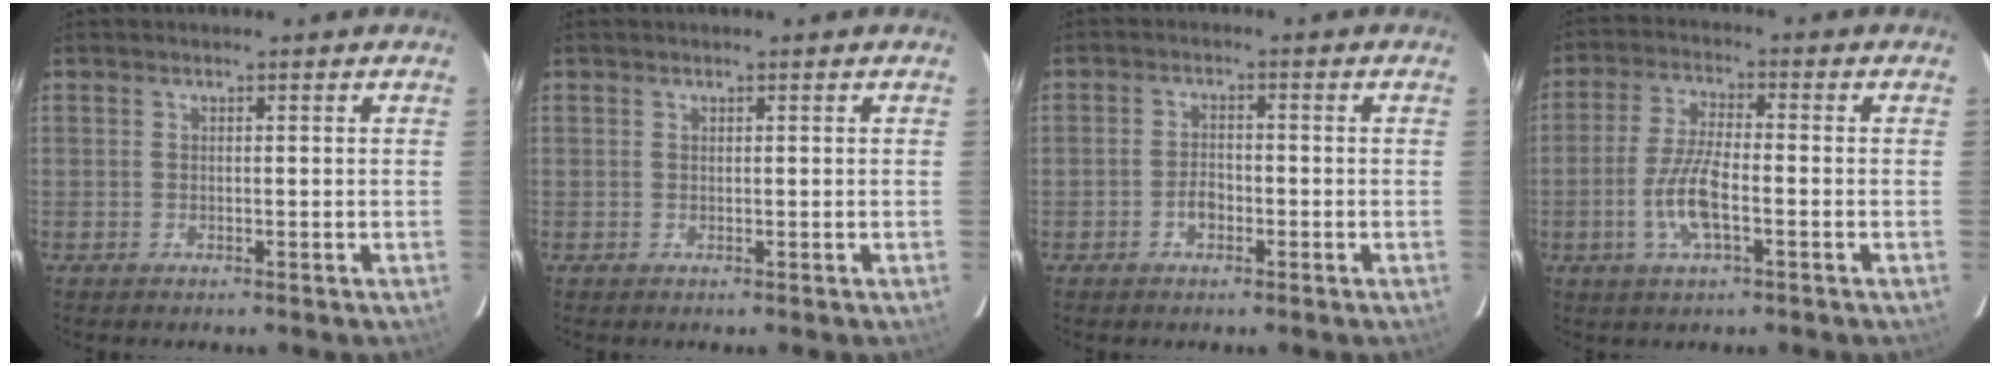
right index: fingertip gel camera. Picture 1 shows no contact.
{"total": 0.0}
{"total": 2.8, "force": [-1.3, 1.7, 1.7], "torque": [-0.034, 0.006, -0.025]}
{"total": 8.2, "force": [-2.6, 2.3, 7.5], "torque": [-0.158, 0.000, -0.053]}